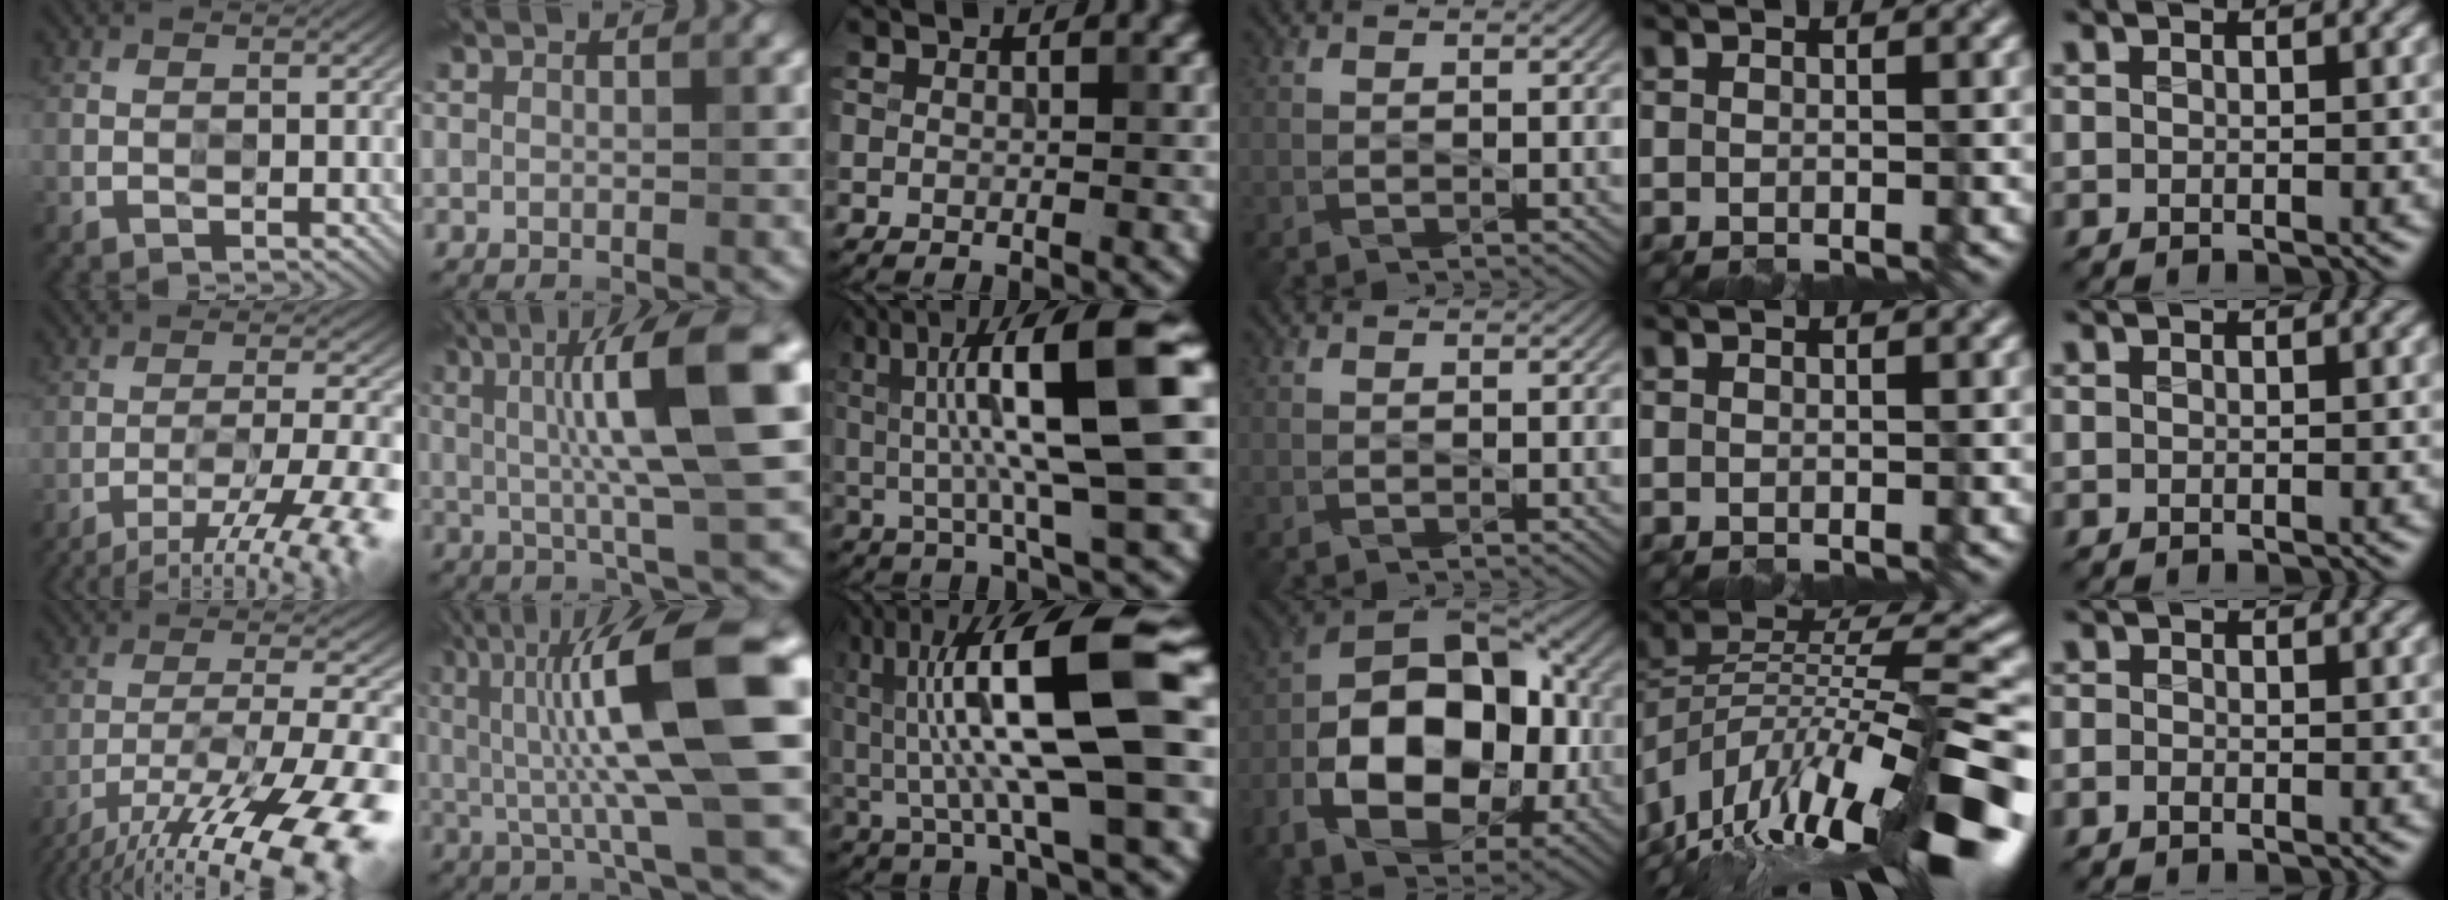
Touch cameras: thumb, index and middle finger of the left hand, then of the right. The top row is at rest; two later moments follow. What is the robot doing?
{"motion": "wipe", "object": "glass cup"}